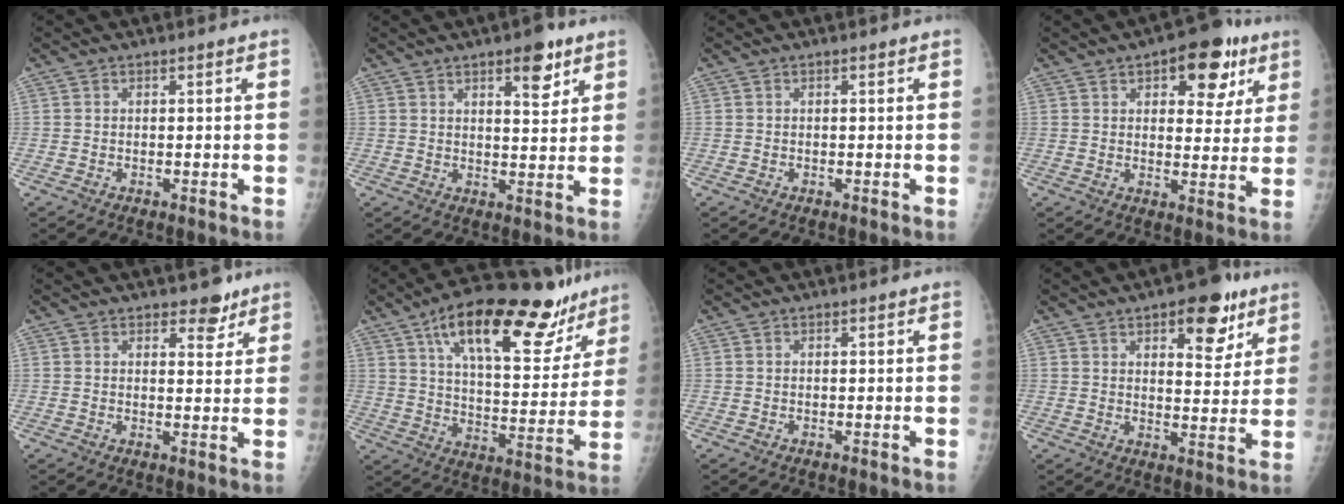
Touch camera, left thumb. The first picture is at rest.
{"total": 6.8, "force": [4.0, 2.5, 5.0], "torque": [-0.052, -0.022, 0.053]}
{"total": 0.0}
{"total": 12.3, "force": [6.3, 6.3, 8.5], "torque": [-0.062, -0.017, 0.079]}
{"total": 4.1, "force": [3.1, 2.1, 1.7], "torque": [0.002, -0.019, 0.043]}
{"total": 25.6, "force": [16.0, 9.9, 17.4], "torque": [-0.217, -0.035, 0.245]}
{"total": 0.0}
{"total": 11.2, "force": [6.3, 5.1, 7.7], "torque": [-0.066, -0.029, 0.084]}